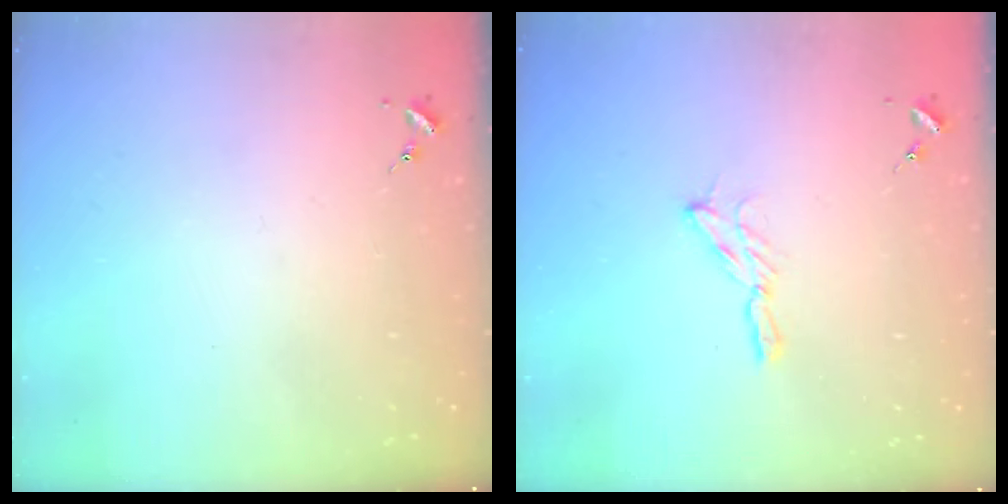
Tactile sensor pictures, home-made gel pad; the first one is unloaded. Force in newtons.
{"total": 6.1, "press": 6.1, "slide": 0.3}